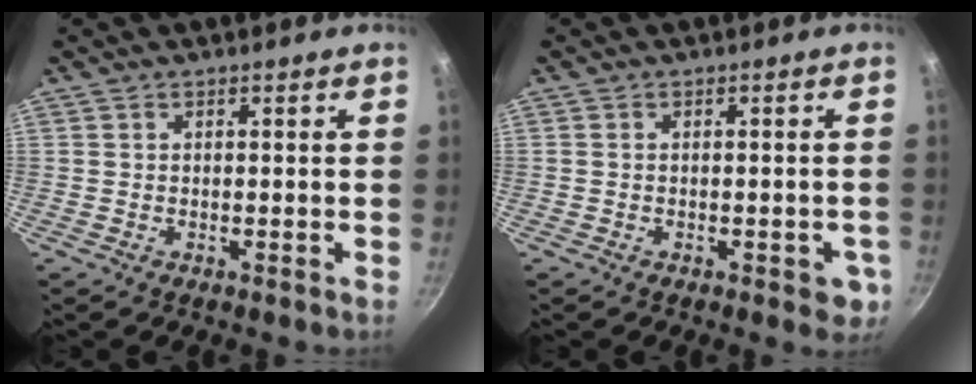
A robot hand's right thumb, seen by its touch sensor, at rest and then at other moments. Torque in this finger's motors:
{"motor_torque": [-0.18, -0.01, -0.15, 0.07, 0.00]}